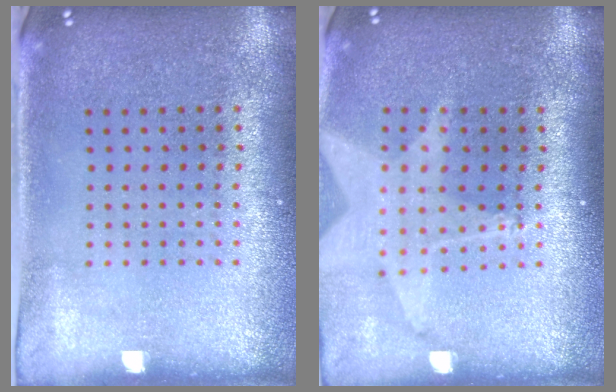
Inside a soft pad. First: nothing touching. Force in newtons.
{"total": 2.0, "press": 1.6, "slide": 1.3}